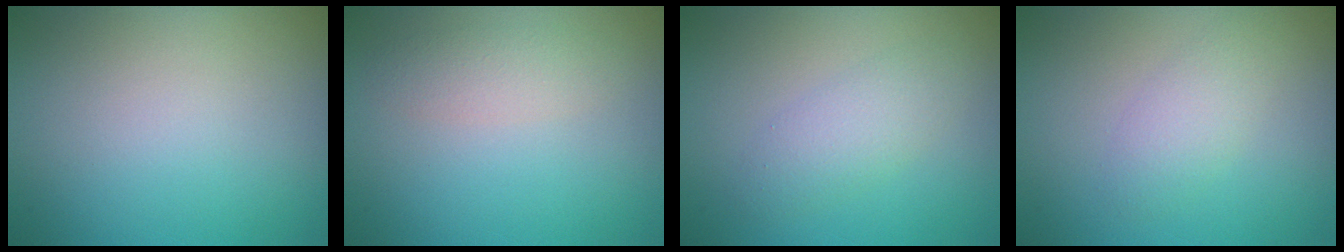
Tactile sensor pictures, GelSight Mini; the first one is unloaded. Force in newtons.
{"total": 1.7, "press": 1.7, "slide": 0.1}
{"total": 2.3, "press": 2.3, "slide": 0.2}
{"total": 2.1, "press": 2.1, "slide": 0.0}